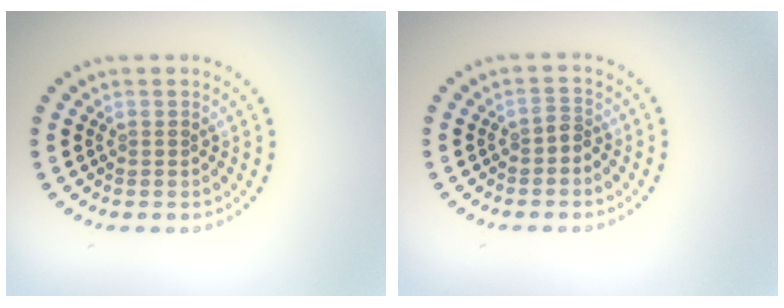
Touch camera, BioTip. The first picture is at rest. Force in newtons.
{"total": 1.1, "press": 0.8, "slide": 0.7}